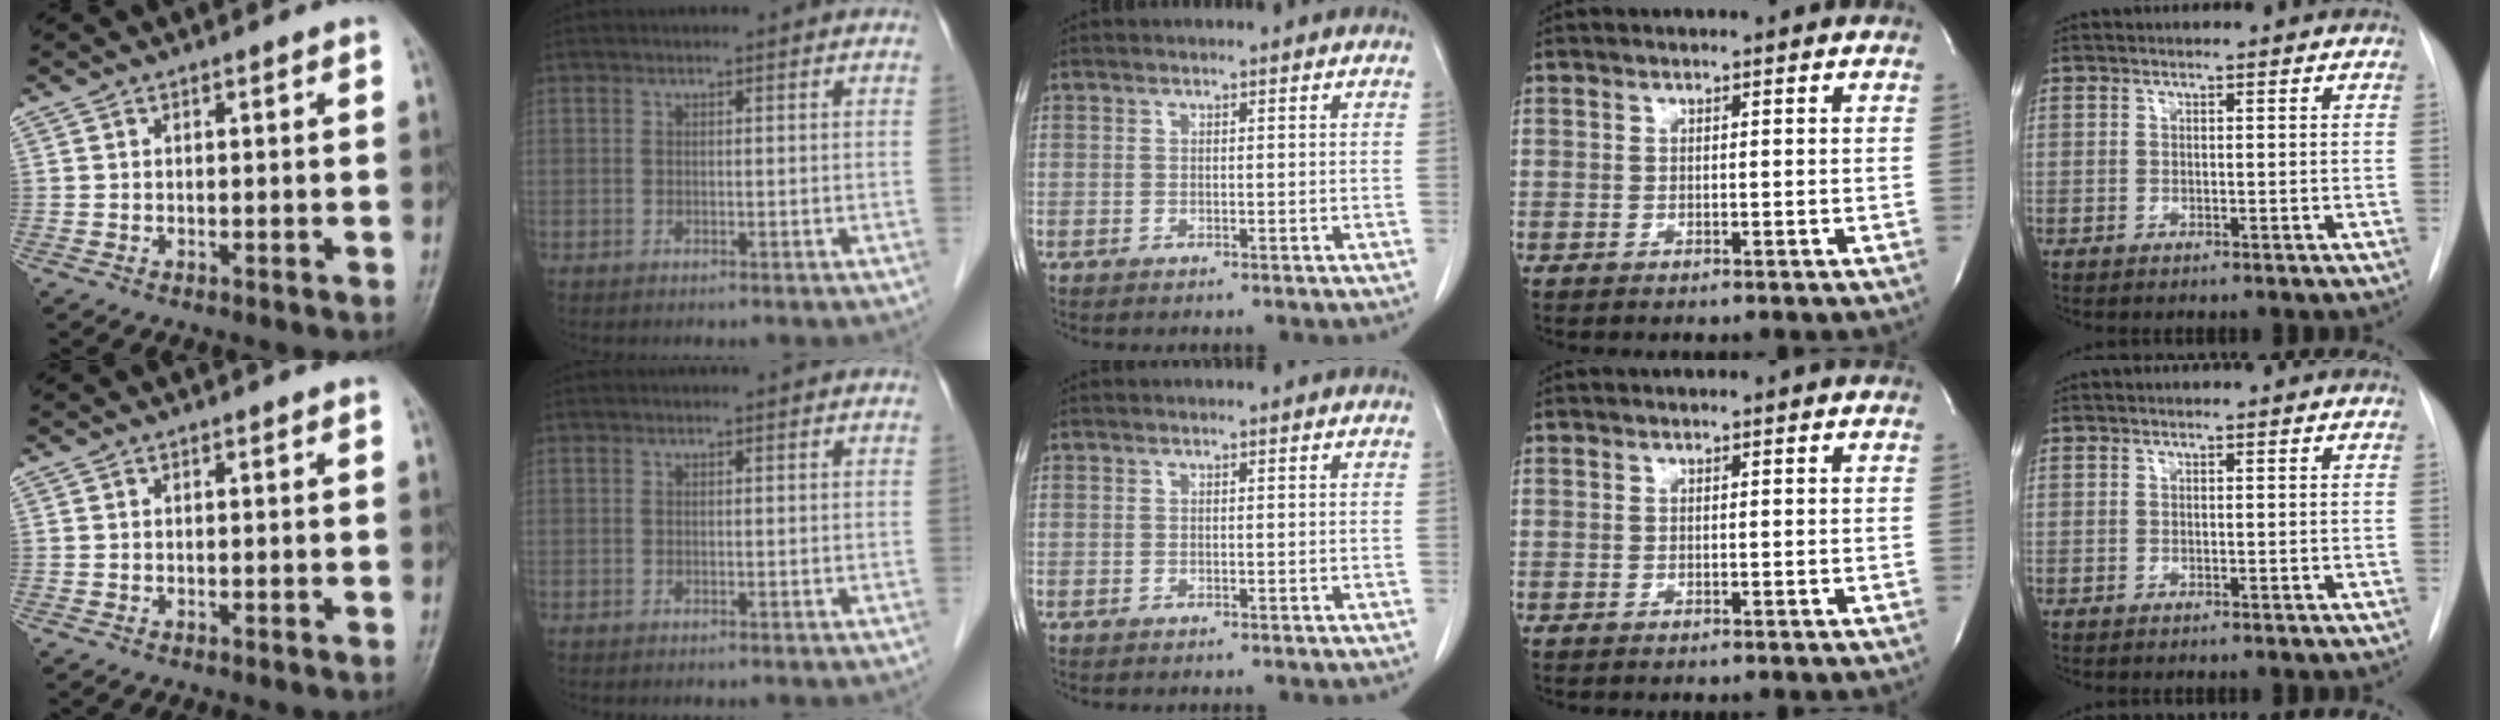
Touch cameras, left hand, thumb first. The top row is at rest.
{}